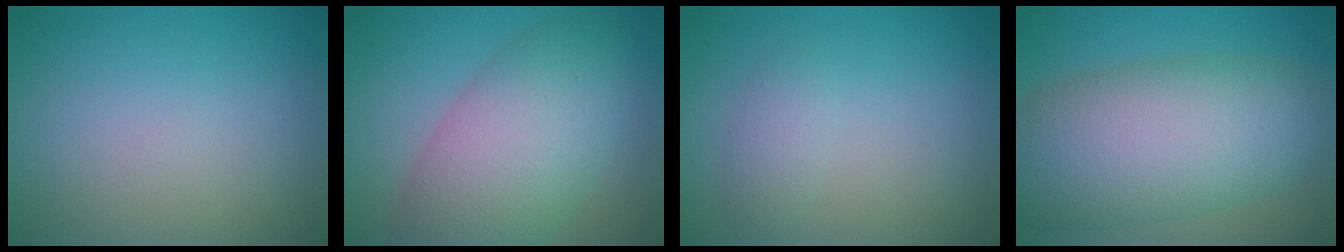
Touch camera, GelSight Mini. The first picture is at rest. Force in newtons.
{"total": 9.1, "press": 9.1, "slide": 0.3}
{"total": 1.5, "press": 1.5, "slide": 0.0}
{"total": 11.2, "press": 11.2, "slide": 0.1}